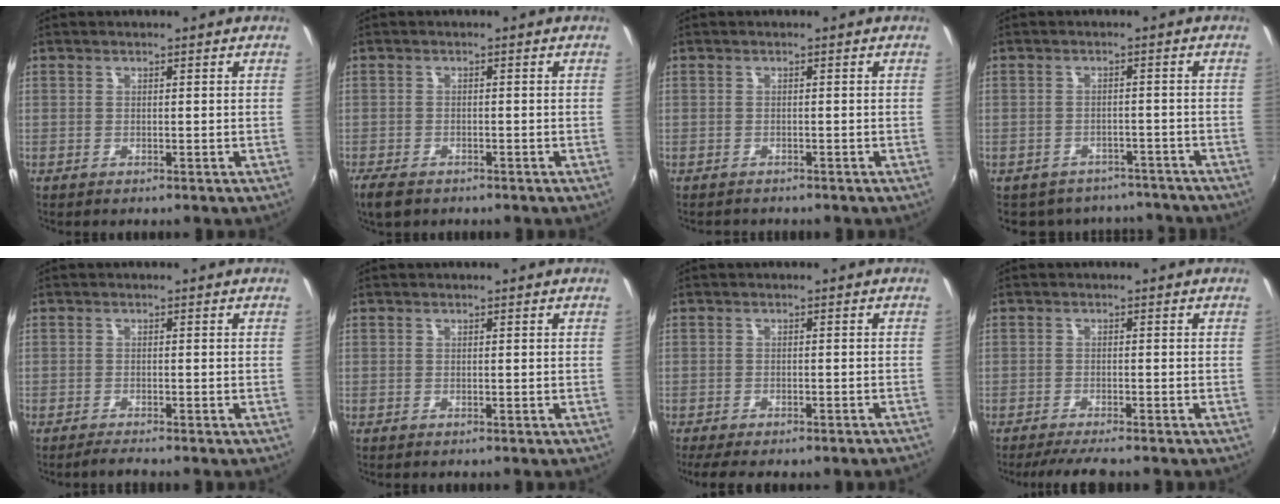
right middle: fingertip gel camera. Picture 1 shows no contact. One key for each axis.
{"total": 3.7, "fx": -2.7, "fy": 1.6, "fz": 1.9, "tx": -0.050, "ty": -0.013, "tz": -0.052}
{"total": 0.7, "fx": -0.7, "fy": 0.1, "fz": -0.2, "tx": 0.001, "ty": 0.000, "tz": -0.009}
{"total": 10.1, "fx": -8.5, "fy": 5.0, "fz": 2.4, "tx": -0.057, "ty": 0.010, "tz": -0.099}
{"total": 1.9, "fx": -1.7, "fy": -0.3, "fz": 0.7, "tx": -0.021, "ty": -0.007, "tz": -0.034}
{"total": 0.0}
{"total": 6.8, "fx": -5.7, "fy": 1.1, "fz": 3.6, "tx": -0.082, "ty": -0.024, "tz": -0.081}
{"total": 5.3, "fx": -4.6, "fy": 0.3, "fz": 2.7, "tx": -0.062, "ty": -0.015, "tz": -0.075}